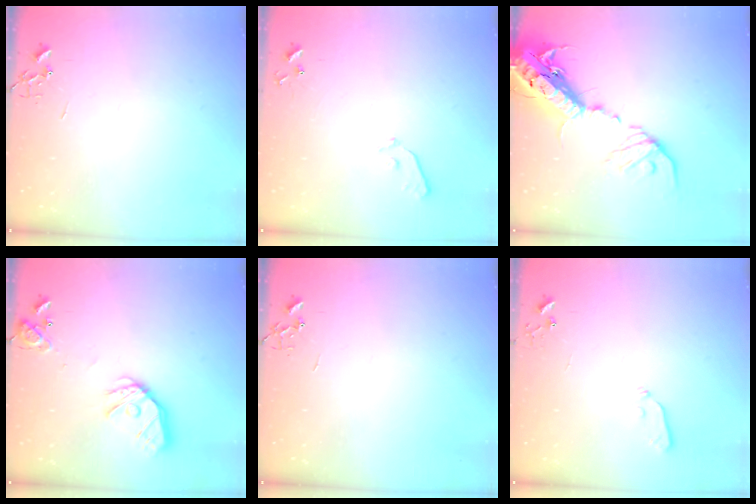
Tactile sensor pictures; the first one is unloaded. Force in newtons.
{"total": 4.9, "press": 4.9, "slide": 0.5}
{"total": 23.9, "press": 23.3, "slide": 5.5}
{"total": 15.4, "press": 15.3, "slide": 2.1}
{"total": 0.0}
{"total": 3.9, "press": 3.8, "slide": 0.8}